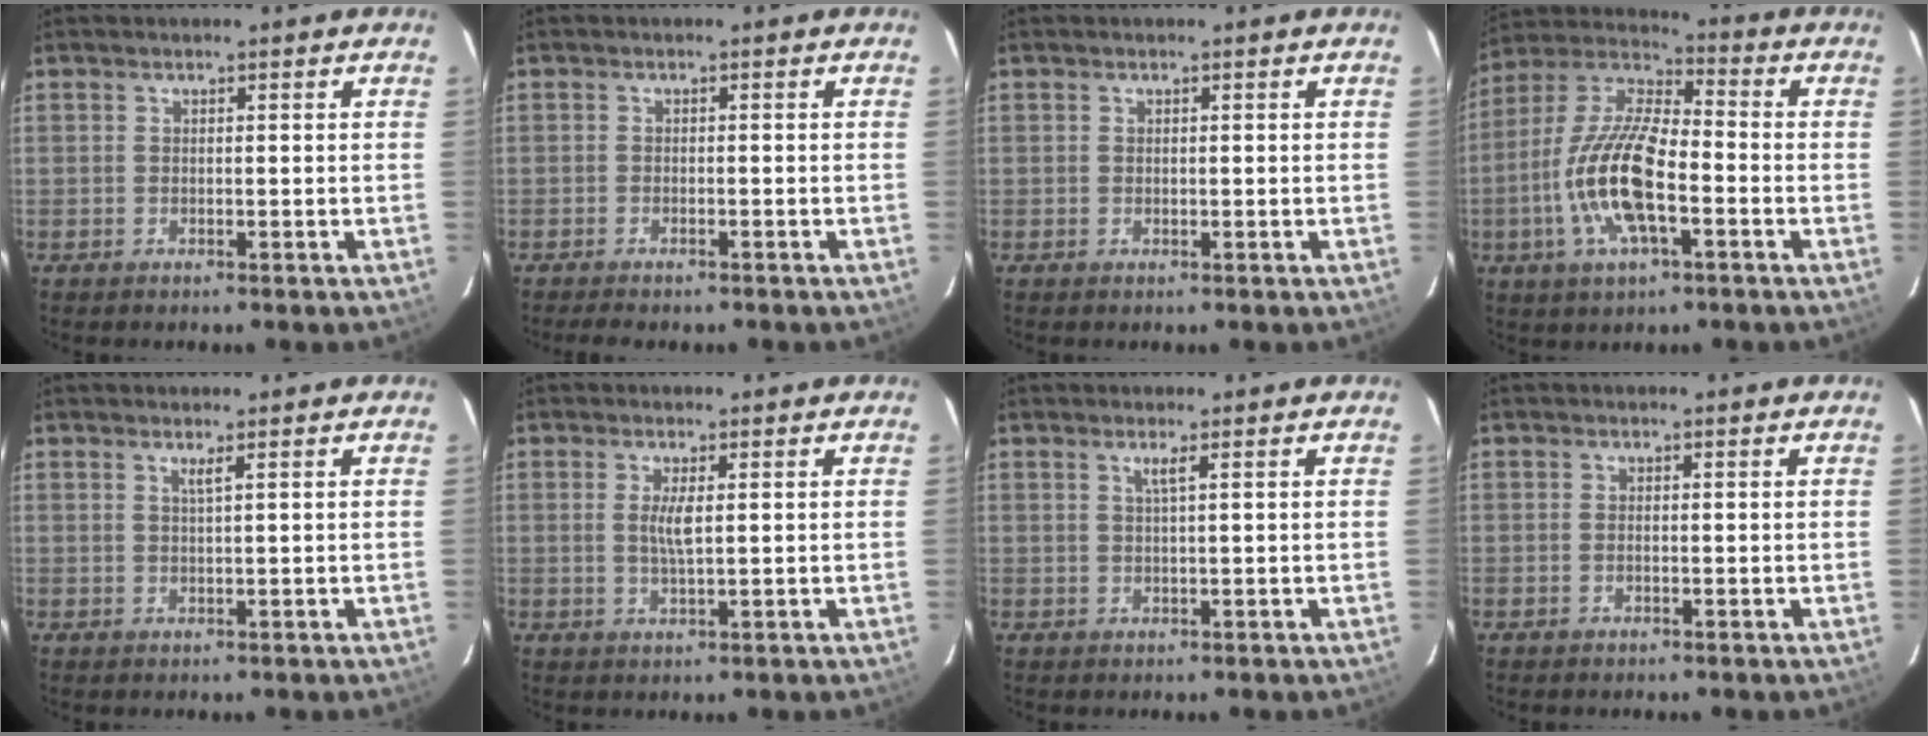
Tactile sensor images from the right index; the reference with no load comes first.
{"total": 4.2, "force": [-3.5, 1.1, 2.0], "torque": [-0.046, -0.012, -0.055]}
{"total": 0.0}
{"total": 16.3, "force": [-4.7, 5.9, 14.5], "torque": [-0.297, -0.003, -0.095]}
{"total": 1.1, "force": [0.5, -0.4, 0.9], "torque": [-0.015, -0.003, 0.008]}
{"total": 3.1, "force": [0.5, 0.6, 3.0], "torque": [-0.059, -0.004, 0.009]}
{"total": 1.5, "force": [0.6, -0.5, 1.2], "torque": [-0.022, -0.002, 0.011]}
{"total": 0.5, "force": [-0.1, 0.2, 0.5], "torque": [-0.011, 0.001, -0.003]}